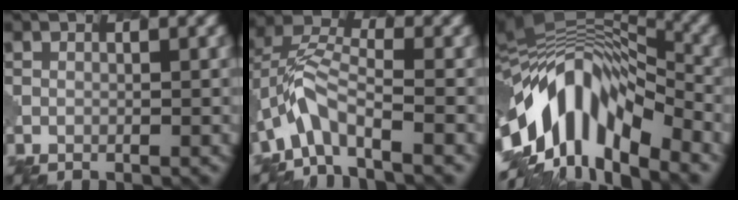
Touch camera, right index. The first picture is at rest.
{"total": 4.9, "force": [-2.5, 1.8, 3.8], "torque": [-0.076, 0.005, -0.060]}
{"total": 13.6, "force": [-5.0, 6.8, 10.7], "torque": [-0.188, 0.020, -0.089]}